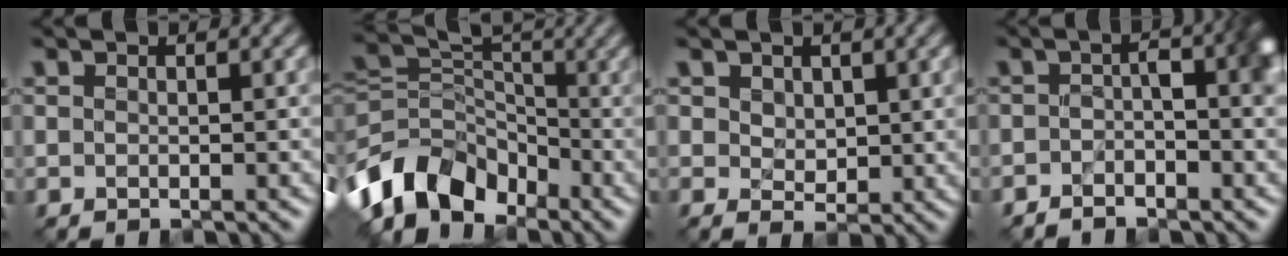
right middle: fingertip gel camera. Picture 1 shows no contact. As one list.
[{"total": 7.7, "force": [-4.8, 5.1, 3.2], "torque": [-0.053, -0.003, -0.107]}, {"total": 1.5, "force": [0.9, 1.0, 0.5], "torque": [-0.016, -0.008, 0.022]}, {"total": 3.7, "force": [-1.2, 1.3, 3.3], "torque": [-0.056, 0.000, -0.026]}]